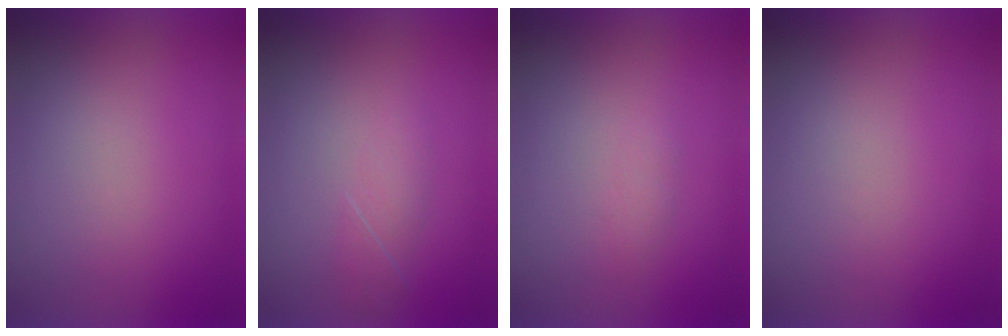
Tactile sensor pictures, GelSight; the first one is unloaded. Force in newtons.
{"total": 2.1}
{"total": 1.2}
{"total": 0.0}